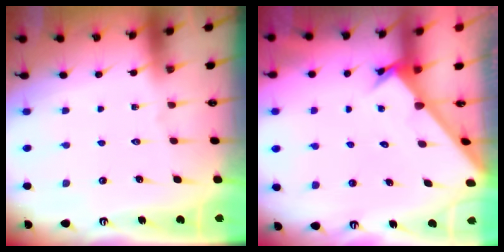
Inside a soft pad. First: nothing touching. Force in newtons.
{"total": 2.6, "press": 2.6, "slide": 0.3}